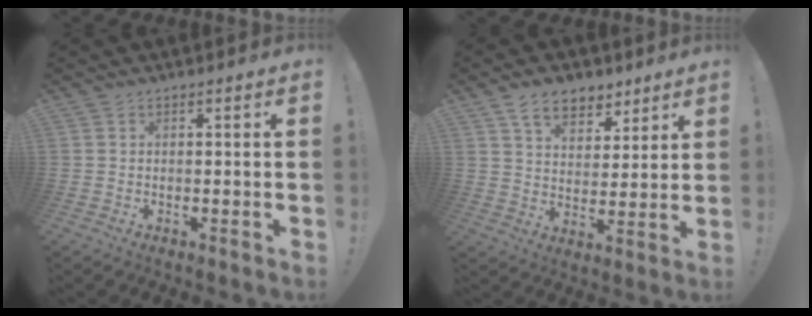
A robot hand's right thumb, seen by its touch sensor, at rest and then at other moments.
{"total": 10.4, "force": [6.7, 6.4, 4.6], "torque": [-0.067, -0.036, 0.129]}